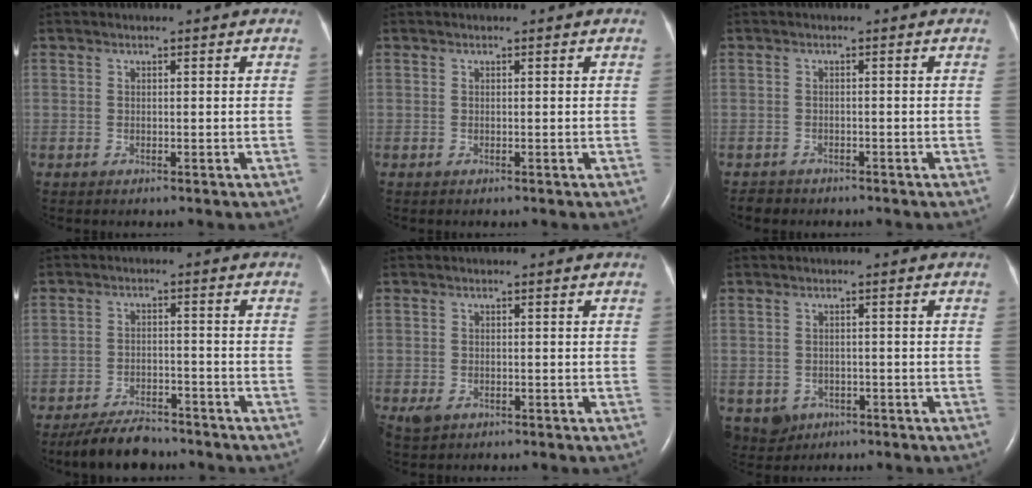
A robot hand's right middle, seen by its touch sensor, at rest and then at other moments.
{"total": 0.0}
{"total": 1.6, "force": [-1.4, 0.8, -0.1], "torque": [-0.008, -0.001, -0.023]}
{"total": 7.1, "force": [-6.3, 2.0, 2.5], "torque": [-0.049, -0.014, -0.109]}
{"total": 2.1, "force": [-1.2, 1.4, 1.0], "torque": [-0.024, -0.001, -0.013]}
{"total": 4.3, "force": [-2.2, 3.6, 1.0], "torque": [-0.020, 0.002, -0.027]}